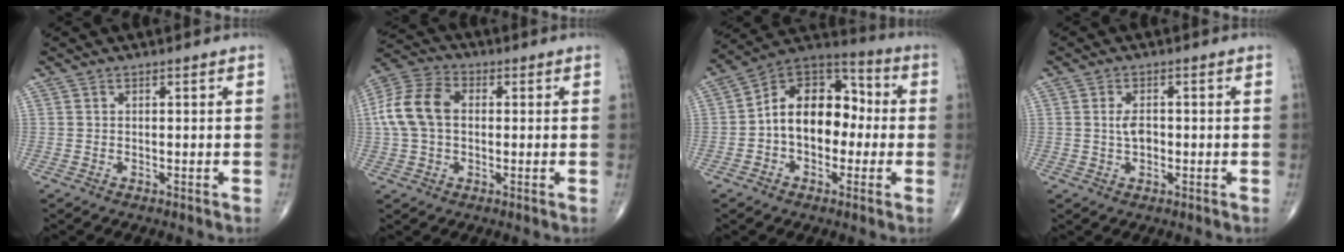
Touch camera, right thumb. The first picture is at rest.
{"total": 11.2, "force": [0.7, 7.8, 8.1], "torque": [-0.167, 0.030, 0.007]}
{"total": 15.3, "force": [-1.0, 10.4, 11.1], "torque": [-0.139, 0.049, -0.030]}
{"total": 3.1, "force": [-0.1, 1.9, 2.5], "torque": [-0.041, 0.003, -0.004]}